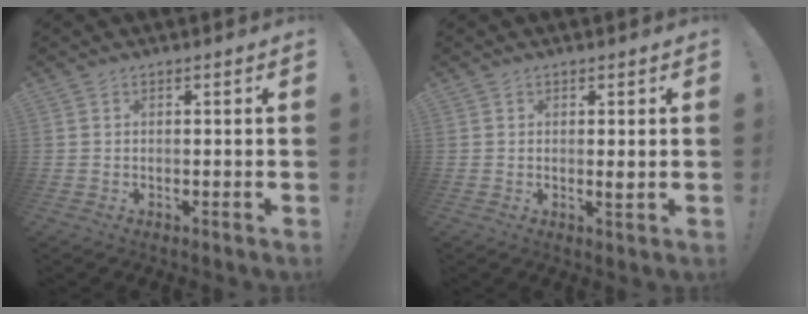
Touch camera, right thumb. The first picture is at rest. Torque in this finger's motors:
{"motor_torque": [-0.19, 0.12, -0.18, 0.38, -0.01]}